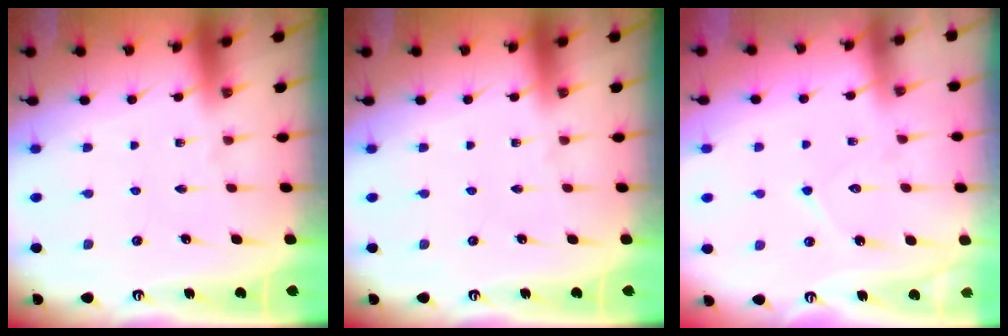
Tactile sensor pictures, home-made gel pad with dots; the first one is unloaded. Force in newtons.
{"total": 0.0}
{"total": 6.6, "press": 6.6, "slide": 0.6}